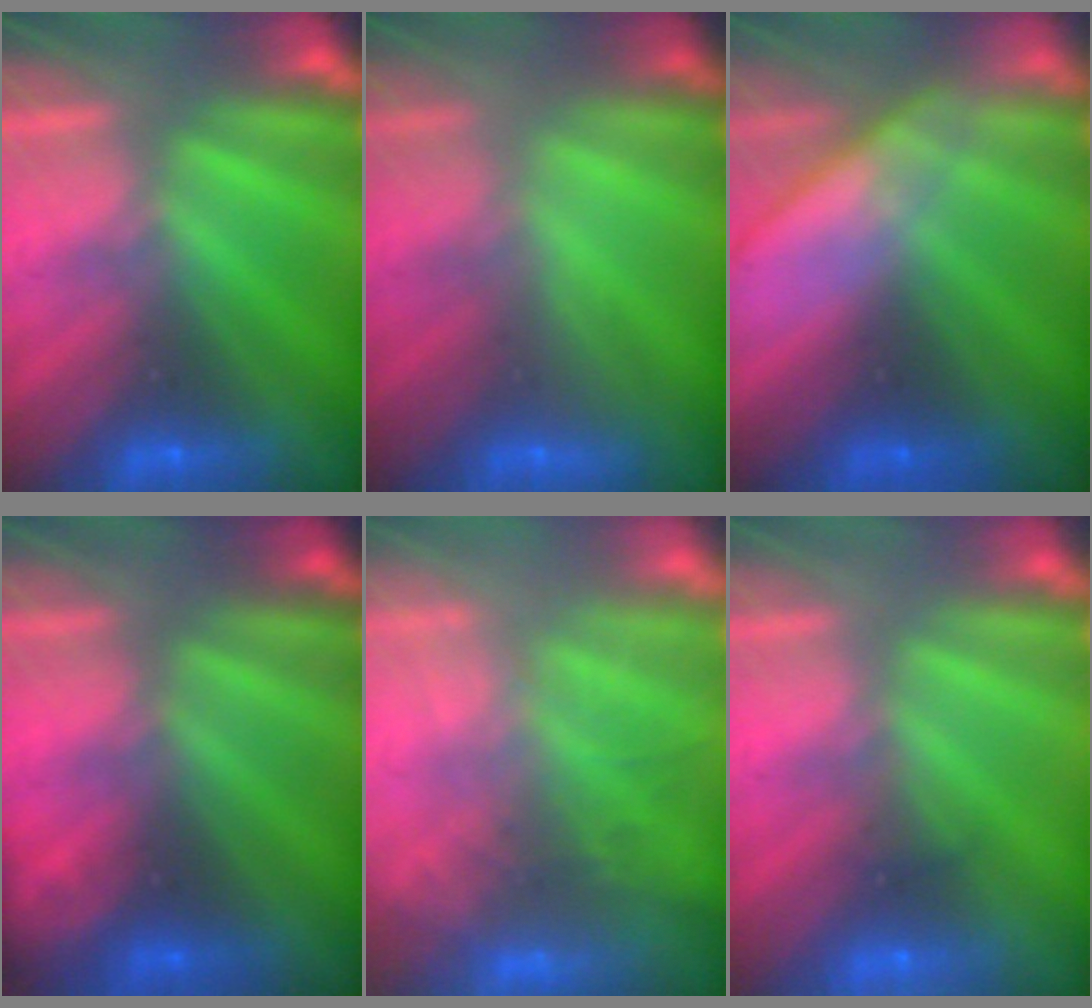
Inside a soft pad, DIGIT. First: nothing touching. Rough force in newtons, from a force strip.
{"total": 2.2}
{"total": 3.1}
{"total": 1.8}
{"total": 10.4}
{"total": 2.0}